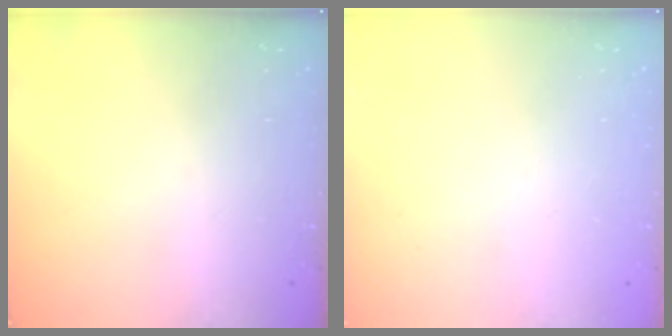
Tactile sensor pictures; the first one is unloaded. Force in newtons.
{"total": 0.0}